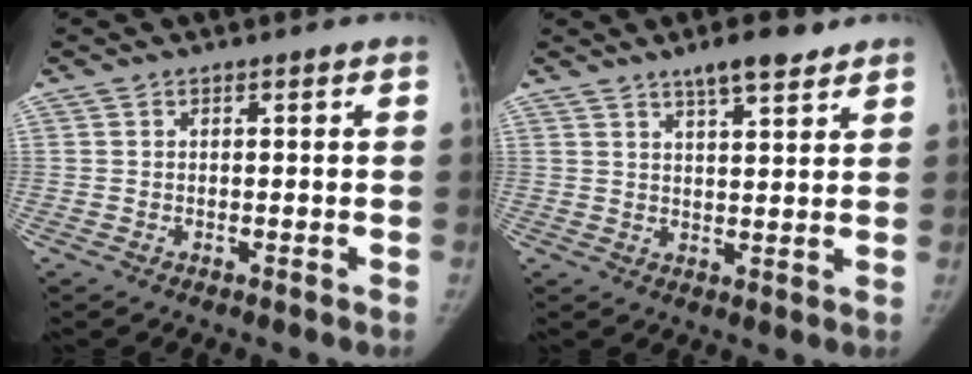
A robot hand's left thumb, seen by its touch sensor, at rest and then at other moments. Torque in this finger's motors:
{"motor_torque": [-0.09, 0.07, -0.03, 0.10, 0.01]}